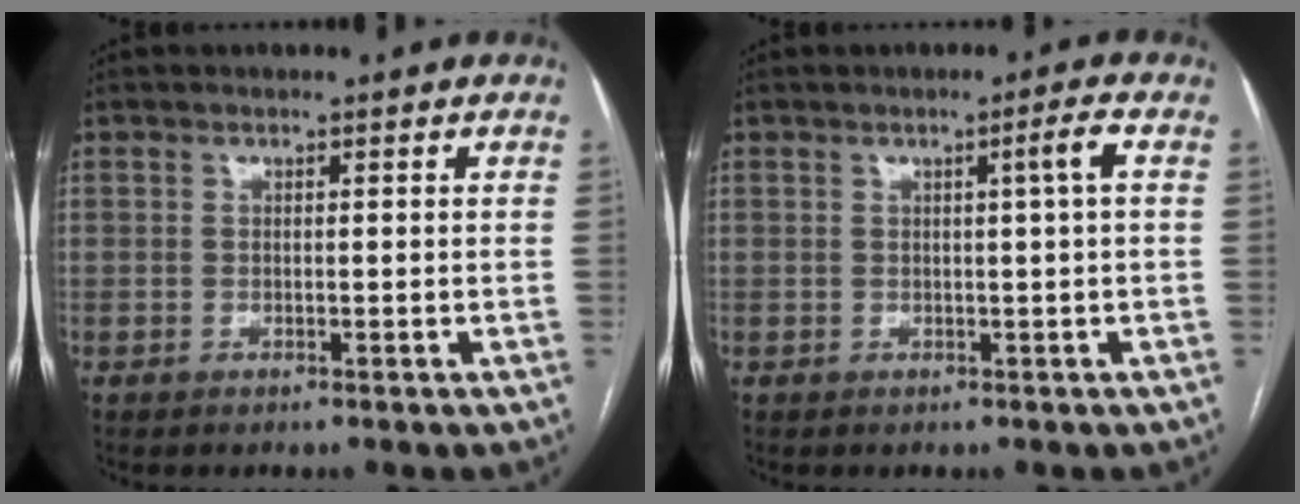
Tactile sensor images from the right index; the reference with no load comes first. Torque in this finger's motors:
{"motor_torque": [0.33, 0.09, 0.05, 0.02]}